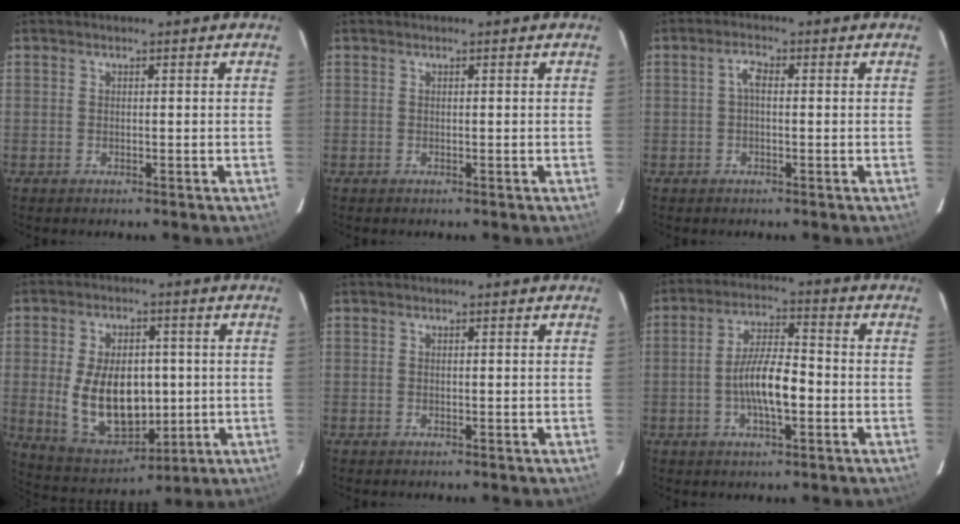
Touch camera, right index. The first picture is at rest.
{"total": 0.0}
{"total": 2.1, "force": [0.0, 1.0, 1.9], "torque": [-0.041, 0.009, 0.001]}
{"total": 15.3, "force": [-0.5, 9.3, 12.1], "torque": [-0.244, -0.007, 0.016]}
{"total": 0.0}
{"total": 8.9, "force": [-2.2, 2.6, 8.2], "torque": [-0.156, 0.005, -0.036]}